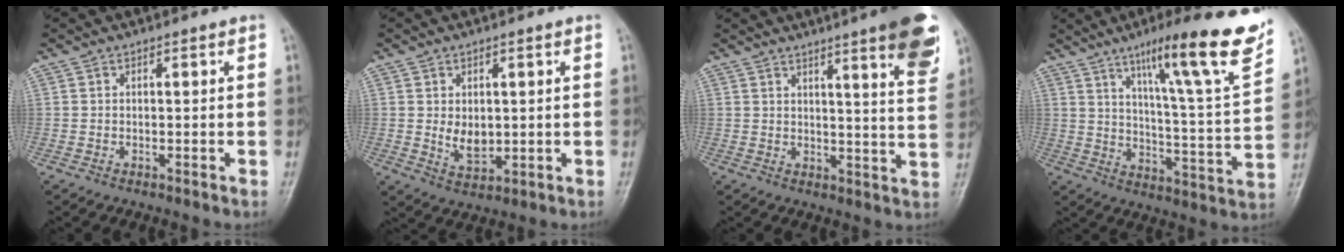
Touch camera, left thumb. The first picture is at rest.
{"total": 4.9, "force": [0.5, 3.2, 3.6], "torque": [-0.046, -0.012, 0.019]}
{"total": 13.1, "force": [7.8, 1.5, 10.4], "torque": [-0.119, -0.038, 0.092]}
{"total": 21.4, "force": [13.2, 1.9, 16.8], "torque": [-0.220, -0.057, 0.197]}